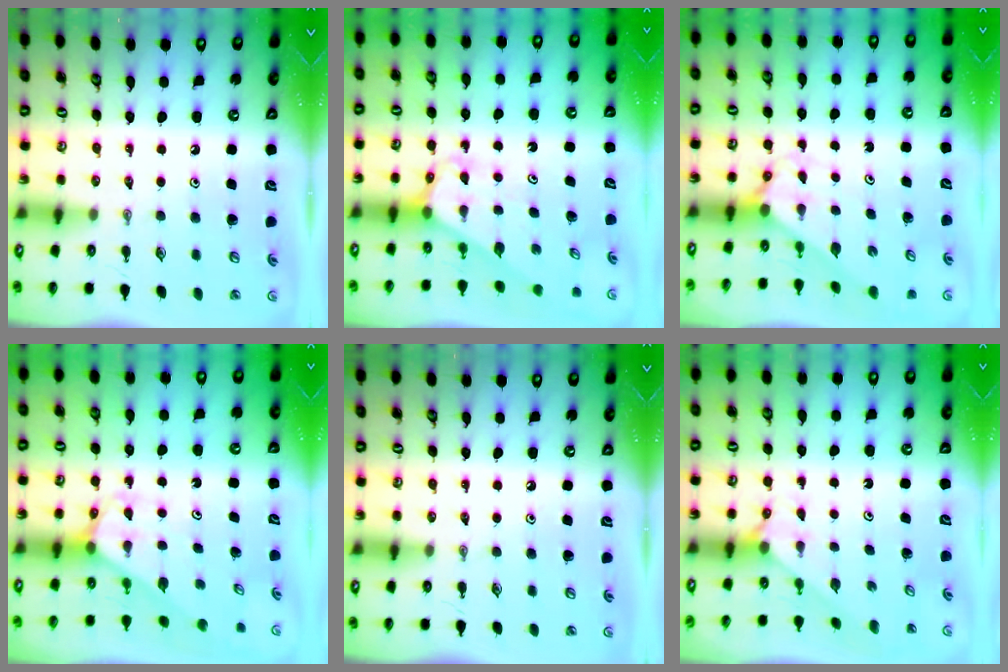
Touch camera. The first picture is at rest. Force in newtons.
{"total": 3.2, "press": 3.2, "slide": 0.2}
{"total": 1.9, "press": 1.9, "slide": 0.2}
{"total": 2.2, "press": 2.2, "slide": 0.1}
{"total": 0.0}
{"total": 2.4, "press": 2.4, "slide": 0.2}